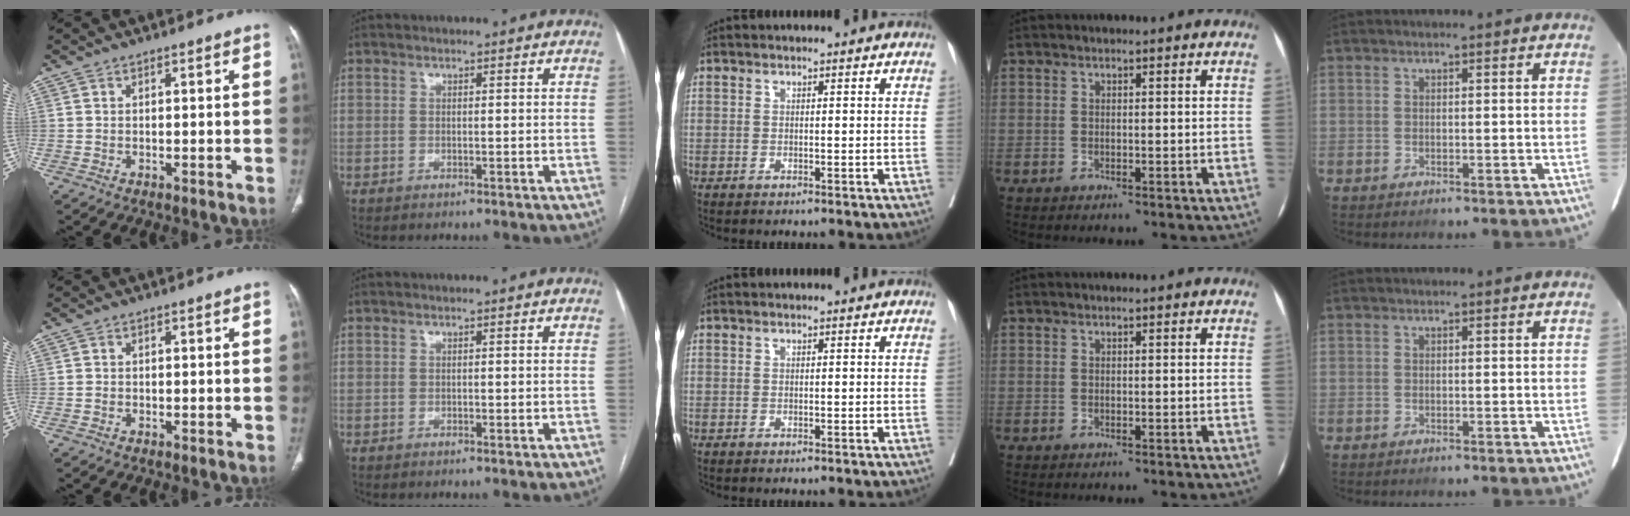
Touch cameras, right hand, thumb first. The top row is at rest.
{"thumb": {"total": 0.5, "force": [-0.2, 0.5, 0.2], "torque": [0.000, 0.003, -0.004]}}